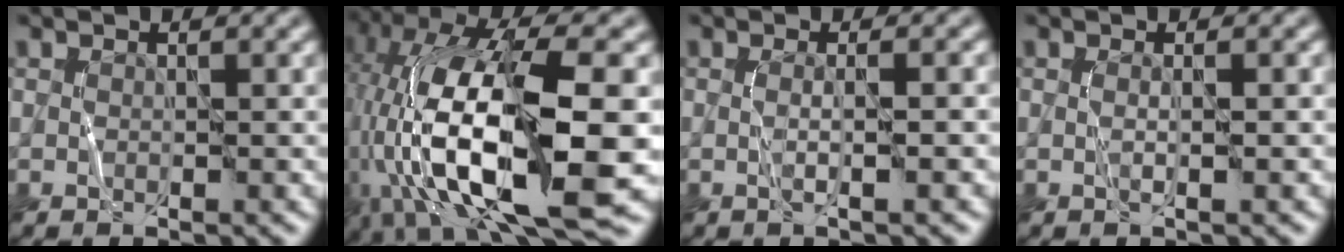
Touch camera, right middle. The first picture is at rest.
{"total": 17.2, "force": [-3.3, 6.9, 15.3], "torque": [-0.281, 0.016, -0.049]}
{"total": 2.0, "force": [0.0, 0.7, 1.9], "torque": [-0.019, 0.003, -0.014]}
{"total": 1.0, "force": [0.0, 0.3, 1.0], "torque": [-0.013, 0.004, -0.003]}